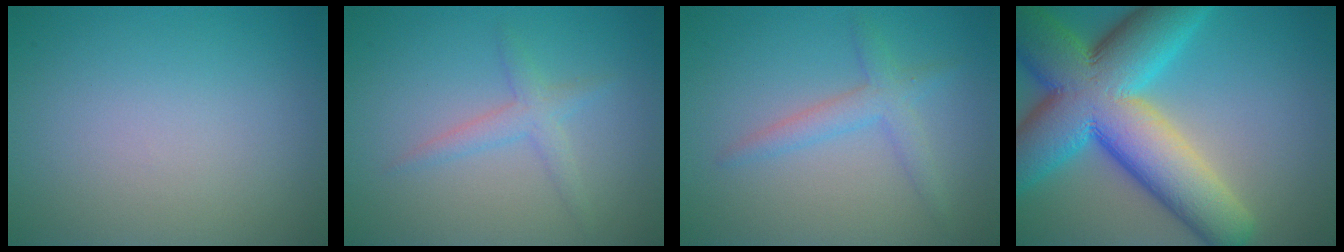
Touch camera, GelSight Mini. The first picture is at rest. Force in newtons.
{"total": 2.0, "press": 2.0, "slide": 0.1}
{"total": 2.4, "press": 2.4, "slide": 0.3}
{"total": 15.2, "press": 15.2, "slide": 0.3}